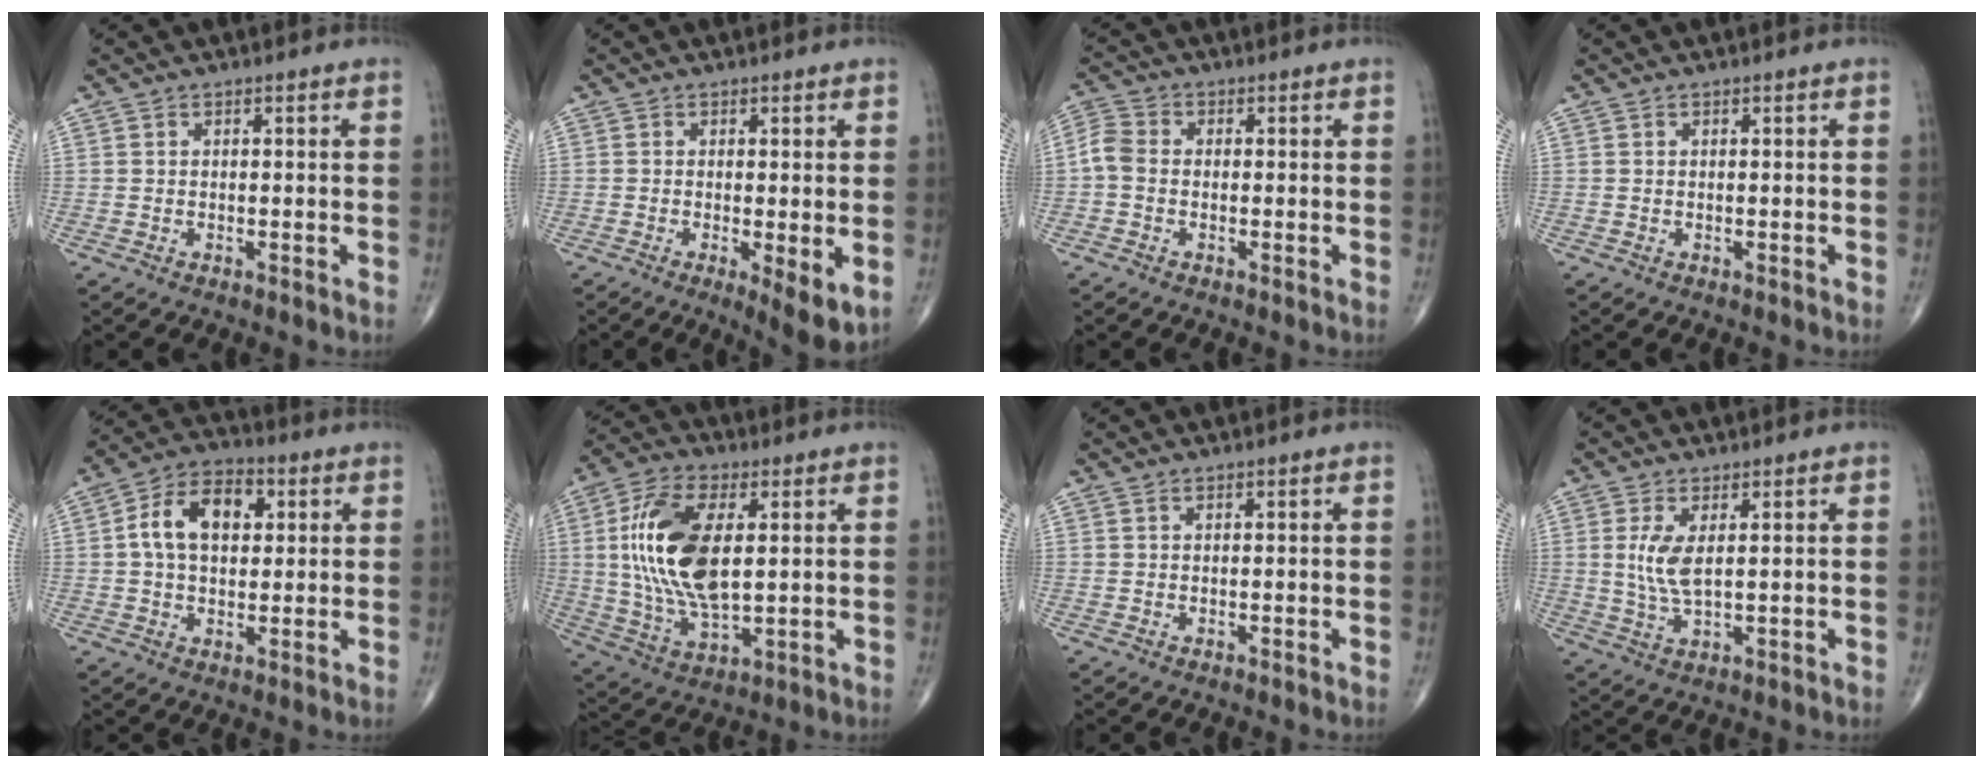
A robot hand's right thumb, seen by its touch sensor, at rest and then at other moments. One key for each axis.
{"total": 6.3, "fx": -1.3, "fy": 1.7, "fz": 5.9, "tx": -0.090, "ty": -0.021, "tz": -0.021}
{"total": 4.1, "fx": -0.7, "fy": 3.0, "fz": 2.7, "tx": -0.058, "ty": 0.010, "tz": -0.025}
{"total": 0.0}
{"total": 11.7, "fx": 2.3, "fy": 7.4, "fz": 8.7, "tx": -0.134, "ty": 0.017, "tz": 0.031}
{"total": 18.0, "fx": 2.8, "fy": 8.9, "fz": 15.4, "tx": -0.303, "ty": -0.008, "tz": 0.055}
{"total": 0.0}
{"total": 5.5, "fx": 1.1, "fy": 2.1, "fz": 4.9, "tx": -0.108, "ty": -0.011, "tz": 0.029}